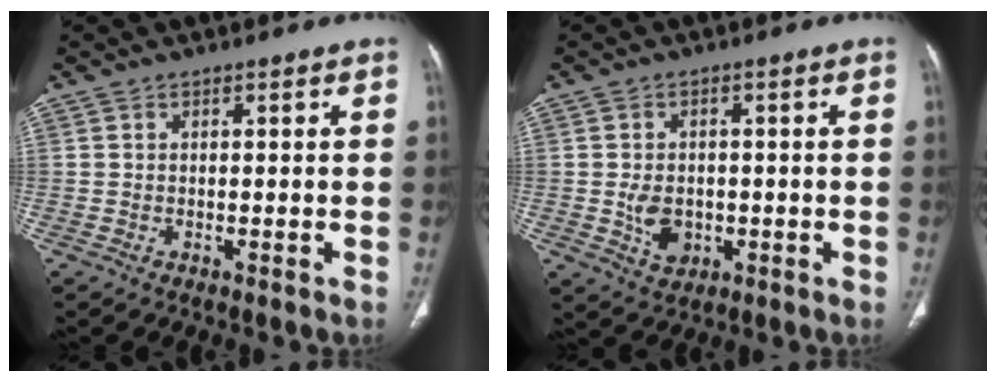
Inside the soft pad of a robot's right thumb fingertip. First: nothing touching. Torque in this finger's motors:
{"motor_torque": [0.18, 0.10, -0.01, 0.34, 0.02]}